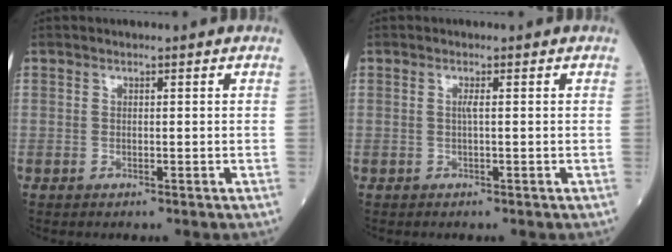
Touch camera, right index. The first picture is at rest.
{"total": 0.9, "force": [0.1, -0.1, 0.9], "torque": [-0.019, 0.001, -0.001]}